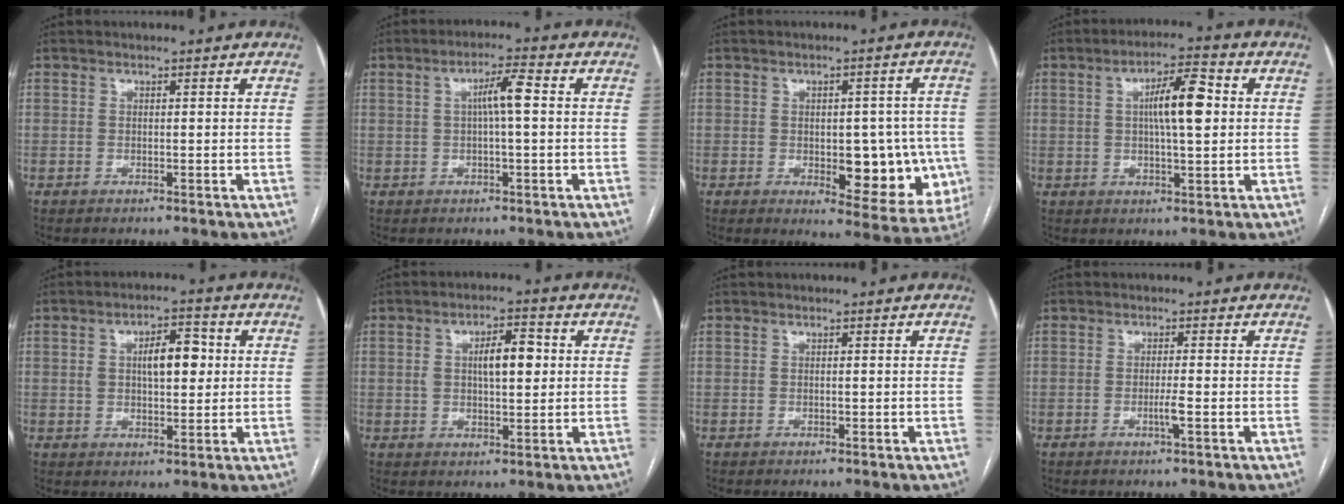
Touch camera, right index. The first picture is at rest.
{"total": 4.6, "force": [0.4, 0.3, 4.6], "torque": [-0.080, 0.012, 0.006]}
{"total": 12.2, "force": [-2.2, 5.6, 10.6], "torque": [-0.113, 0.007, -0.010]}
{"total": 8.1, "force": [1.4, 1.6, 7.8], "torque": [-0.134, 0.017, 0.021]}
{"total": 7.1, "force": [1.3, 3.1, 6.2], "torque": [-0.102, 0.017, 0.025]}
{"total": 6.5, "force": [1.2, 2.5, 5.9], "torque": [-0.099, 0.015, 0.022]}
{"total": 0.0}
{"total": 1.8, "force": [-0.7, -0.3, 1.6], "torque": [-0.032, -0.004, -0.012]}